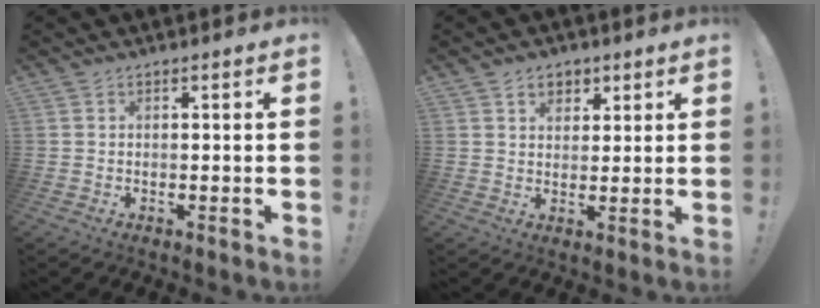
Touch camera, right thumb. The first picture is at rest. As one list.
[{"total": 5.0, "force": [2.6, 3.9, 1.8], "torque": [-0.019, -0.011, 0.046]}]